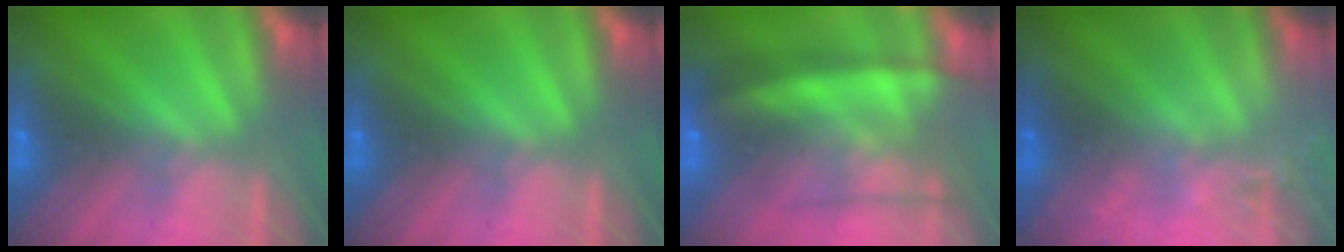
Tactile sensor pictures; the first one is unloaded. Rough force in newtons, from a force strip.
{"total": 0.0}
{"total": 7.0}
{"total": 2.3}